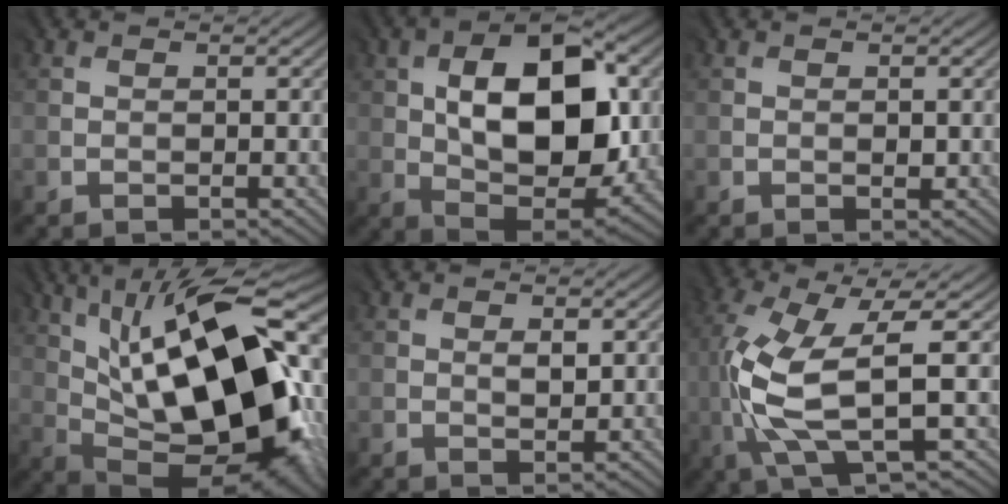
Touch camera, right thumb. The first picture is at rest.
{"total": 14.3, "force": [2.0, 8.2, 11.5], "torque": [-0.183, 0.005, 0.034]}
{"total": 0.6, "force": [0.0, 0.4, 0.5], "torque": [-0.007, -0.002, 0.000]}
{"total": 19.0, "force": [3.3, 8.2, 16.9], "torque": [-0.286, 0.021, 0.055]}
{"total": 1.4, "force": [0.6, 0.7, 1.1], "torque": [-0.017, -0.006, 0.013]}
{"total": 9.8, "force": [-0.7, 2.7, 9.4], "torque": [-0.216, -0.008, -0.012]}